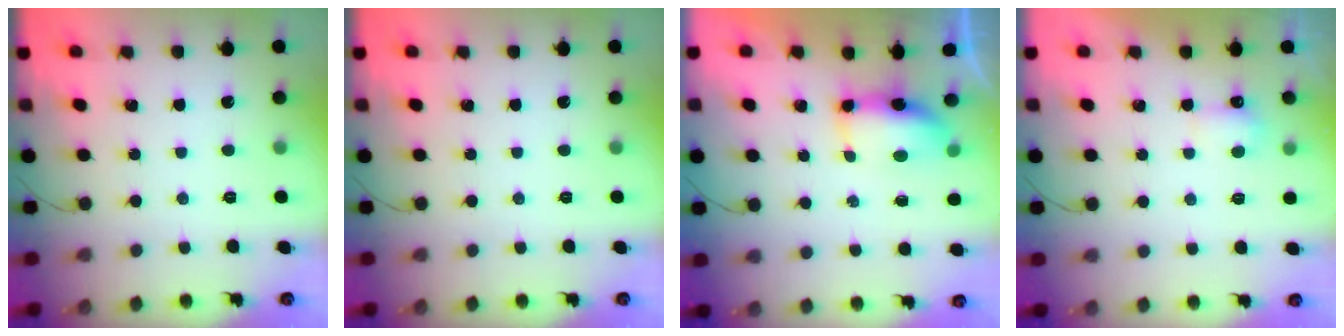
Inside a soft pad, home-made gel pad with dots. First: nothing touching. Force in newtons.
{"total": 0.0}
{"total": 7.4, "press": 7.0, "slide": 2.3}
{"total": 2.8, "press": 2.7, "slide": 0.6}